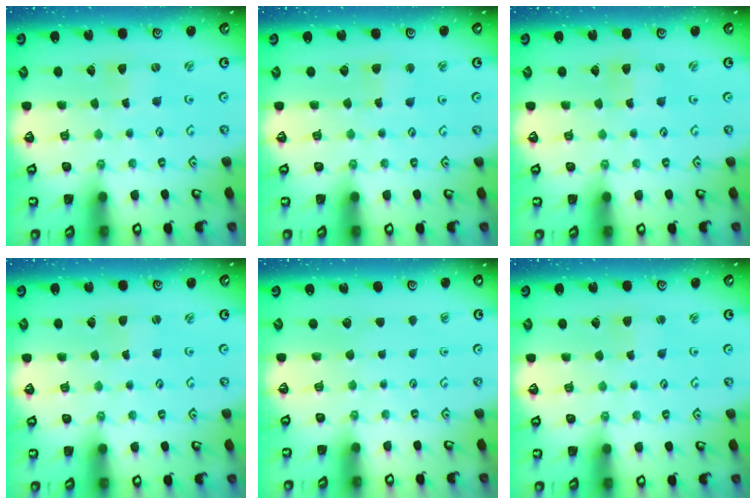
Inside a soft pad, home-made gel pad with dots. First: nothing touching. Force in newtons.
{"total": 2.5, "press": 2.5, "slide": 0.5}
{"total": 0.0}
{"total": 0.0}
{"total": 0.0}
{"total": 2.1, "press": 2.1, "slide": 0.3}